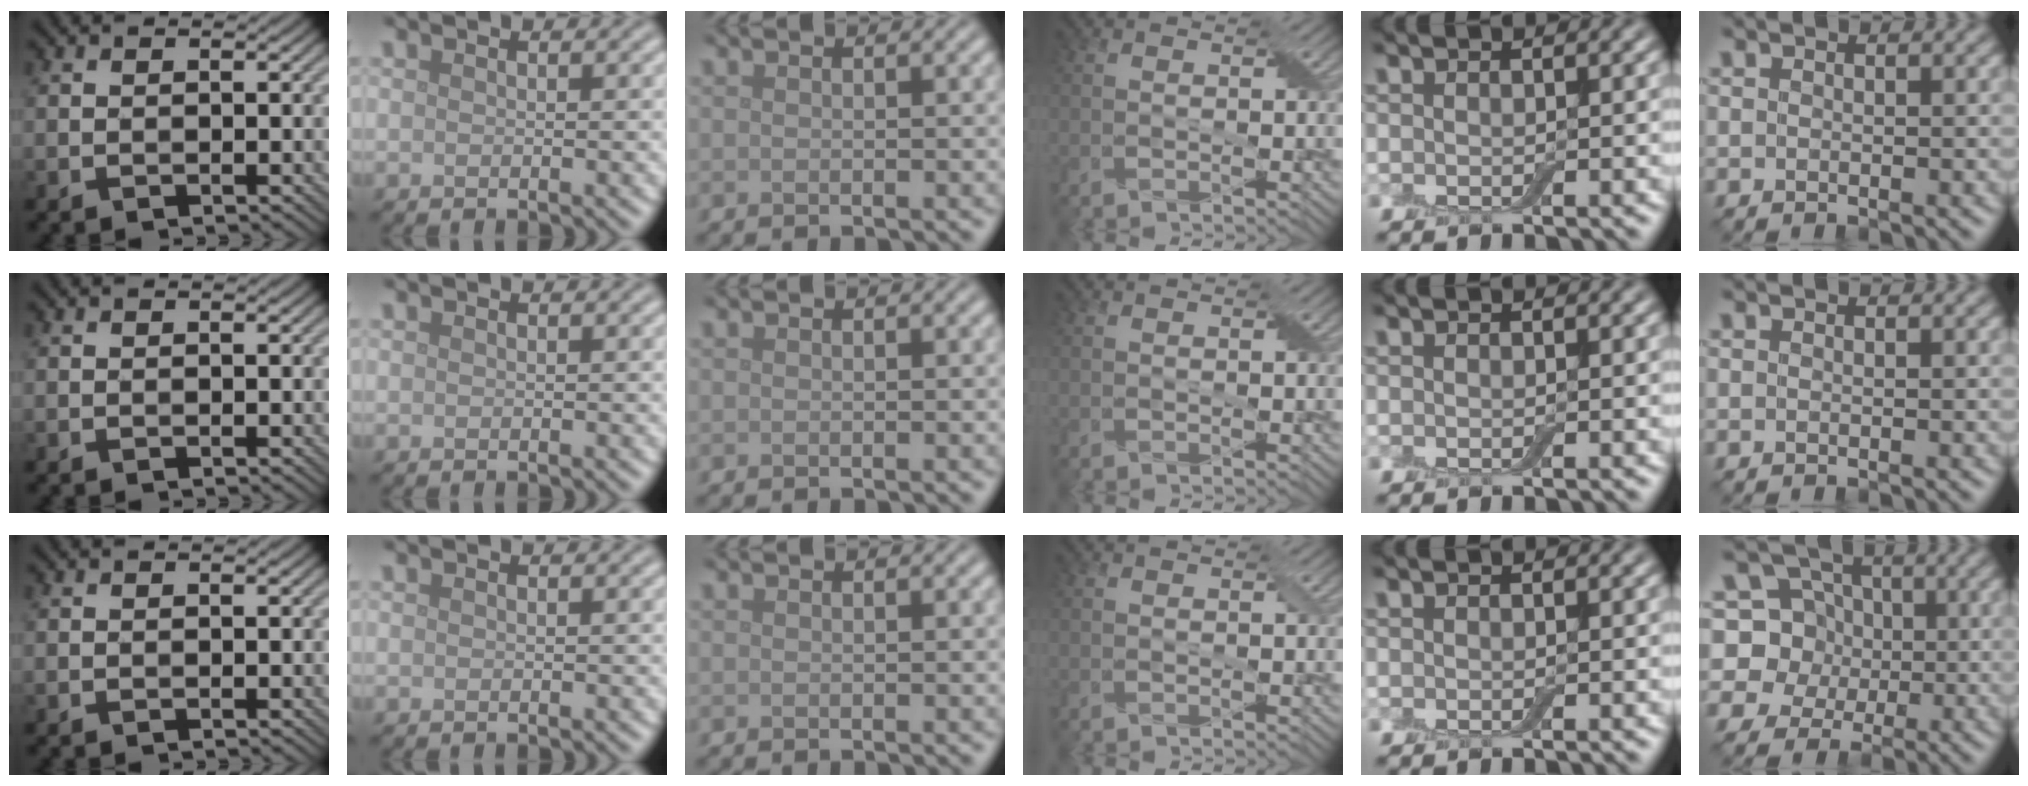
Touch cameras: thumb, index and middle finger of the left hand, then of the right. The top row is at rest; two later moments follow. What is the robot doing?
{"motion": "extract", "object": "airpods case & airpods"}